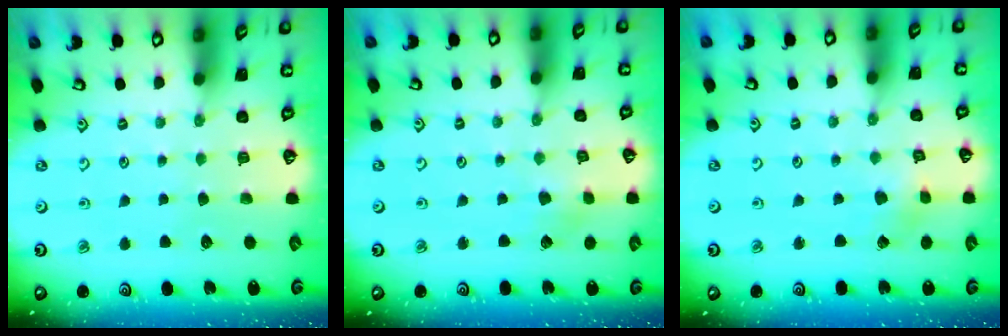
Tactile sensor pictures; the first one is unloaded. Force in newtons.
{"total": 2.6, "press": 2.6, "slide": 0.5}
{"total": 2.2, "press": 2.2, "slide": 0.3}